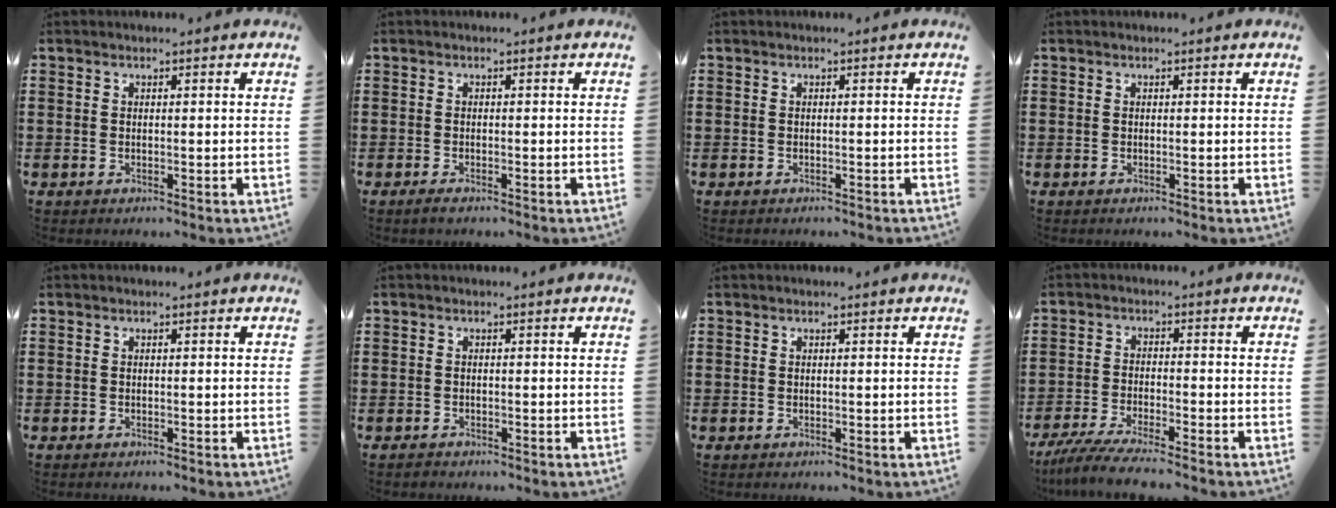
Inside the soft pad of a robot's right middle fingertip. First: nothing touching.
{"total": 0.7, "force": [-0.5, 0.1, 0.5], "torque": [-0.011, -0.006, -0.007]}
{"total": 0.0}
{"total": 0.0}
{"total": 0.0}
{"total": 0.7, "force": [-0.6, 0.4, 0.0], "torque": [-0.001, 0.002, -0.014]}
{"total": 0.0}
{"total": 5.0, "force": [-4.6, -0.1, 1.9], "torque": [-0.053, -0.019, -0.093]}